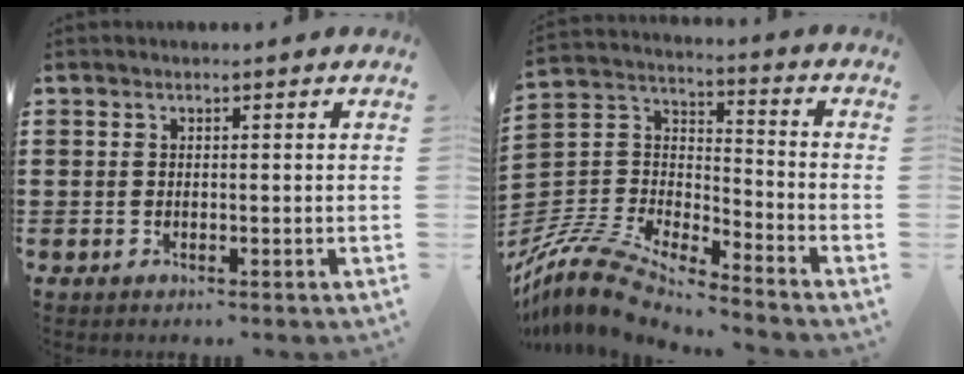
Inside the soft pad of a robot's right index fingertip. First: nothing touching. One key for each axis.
{"total": 9.8, "fx": -9.2, "fy": 1.8, "fz": 3.1, "tx": -0.091, "ty": 0.005, "tz": -0.193}